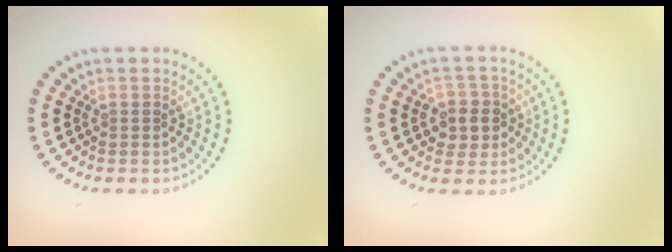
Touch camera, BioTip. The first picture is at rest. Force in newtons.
{"total": 2.9, "press": 2.7, "slide": 0.9}